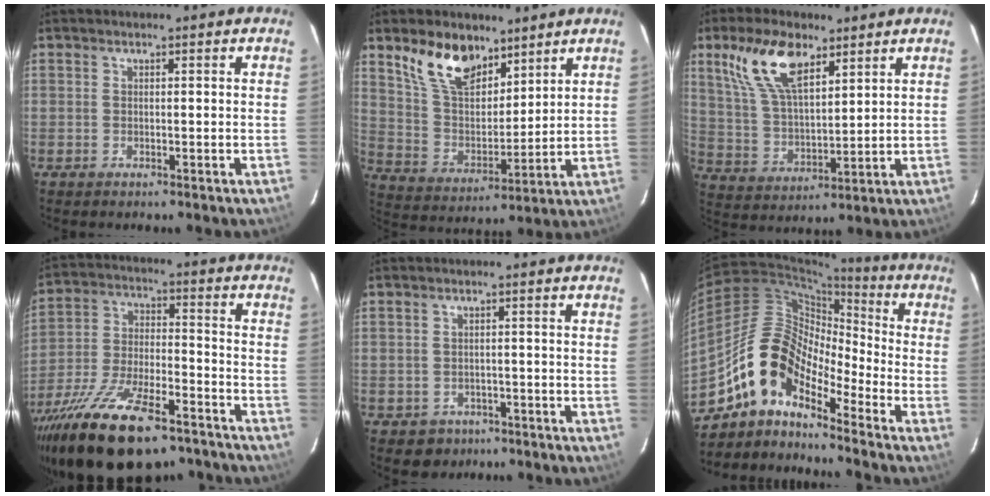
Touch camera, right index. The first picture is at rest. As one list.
[{"total": 13.5, "force": [9.1, 7.0, 7.1], "torque": [-0.143, 0.014, 0.178]}, {"total": 13.1, "force": [7.4, 5.9, 9.1], "torque": [-0.180, 0.020, 0.153]}, {"total": 24.9, "force": [-17.6, 9.4, 14.9], "torque": [-0.288, -0.037, -0.277]}, {"total": 4.1, "force": [-1.9, 3.6, 0.3], "torque": [-0.015, 0.013, -0.021]}, {"total": 12.5, "force": [-9.2, 5.1, 6.8], "torque": [-0.111, 0.018, -0.191]}]